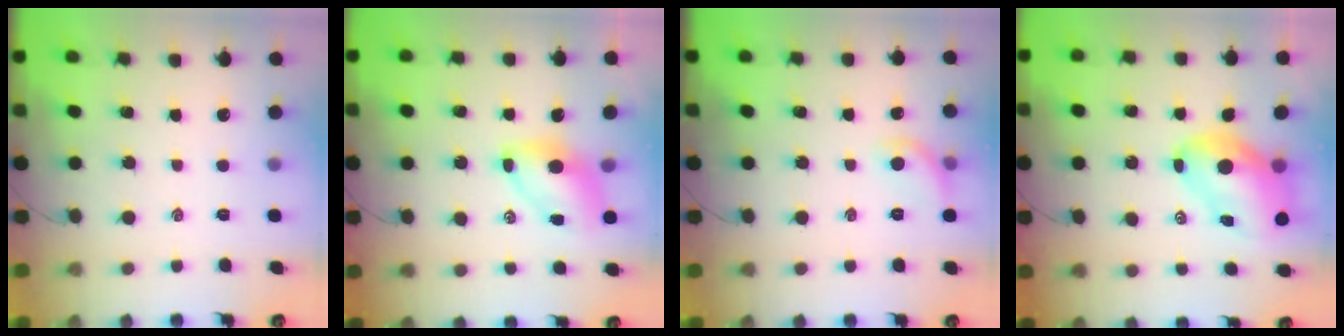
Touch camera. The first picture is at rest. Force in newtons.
{"total": 7.1, "press": 7.0, "slide": 1.1}
{"total": 6.9, "press": 6.8, "slide": 1.3}
{"total": 10.4, "press": 9.9, "slide": 3.1}